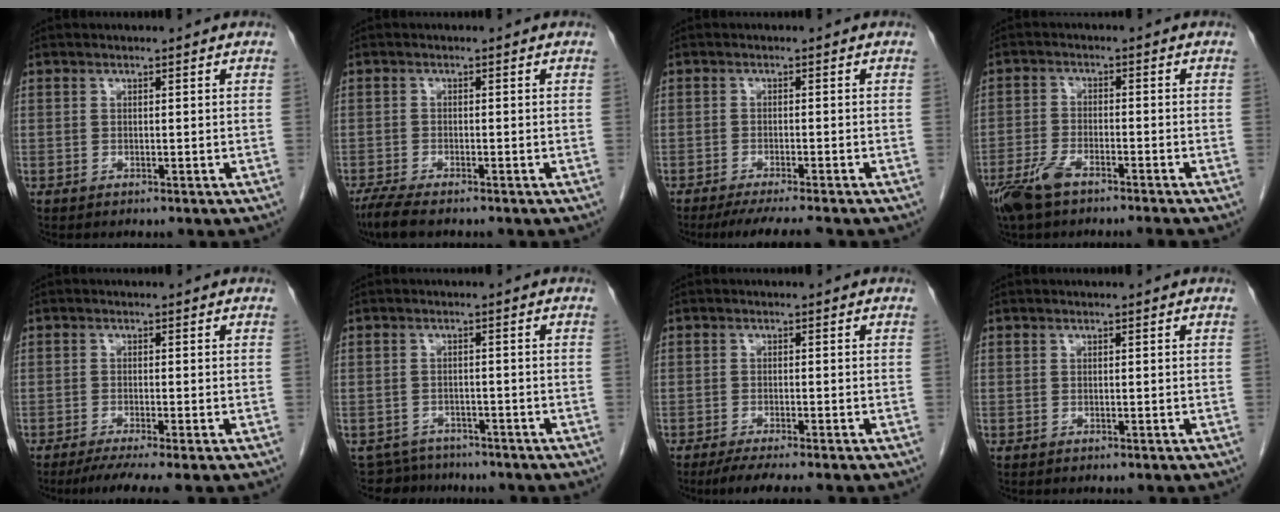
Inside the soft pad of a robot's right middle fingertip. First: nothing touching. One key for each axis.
{"total": 4.5, "fx": -3.6, "fy": 0.8, "fz": 2.6, "tx": -0.054, "ty": -0.014, "tz": -0.060}
{"total": 7.0, "fx": -6.0, "fy": -0.1, "fz": 3.6, "tx": -0.039, "ty": -0.016, "tz": -0.092}
{"total": 6.1, "fx": -4.7, "fy": 0.9, "fz": 3.8, "tx": -0.081, "ty": -0.014, "tz": -0.090}
{"total": 5.0, "fx": -3.9, "fy": -0.2, "fz": 3.1, "tx": -0.043, "ty": -0.011, "tz": -0.062}
{"total": 5.4, "fx": -4.9, "fy": 2.3, "fz": -0.7, "tx": 0.013, "ty": 0.009, "tz": -0.071}
{"total": 4.9, "fx": -4.0, "fy": -0.2, "fz": 2.9, "tx": -0.042, "ty": -0.011, "tz": -0.064}
{"total": 0.0}